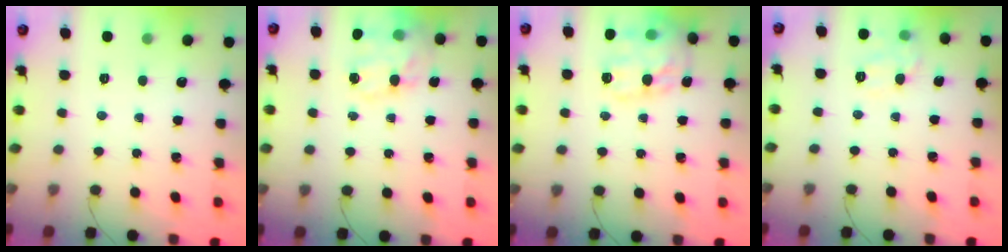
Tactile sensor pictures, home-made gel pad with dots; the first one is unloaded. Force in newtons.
{"total": 16.9, "press": 16.5, "slide": 3.4}
{"total": 18.1, "press": 18.1, "slide": 1.6}
{"total": 9.1, "press": 9.1, "slide": 0.6}